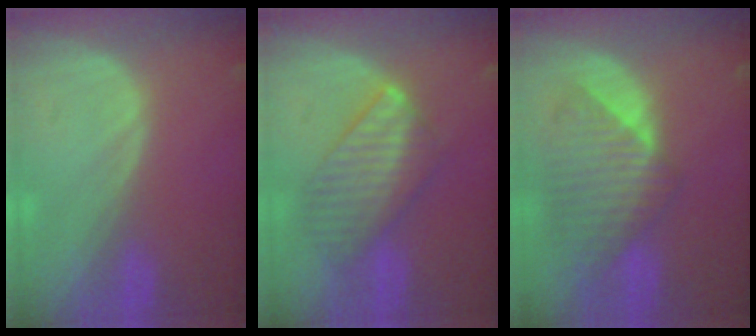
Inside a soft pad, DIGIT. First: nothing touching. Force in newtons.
{"total": 7.4, "press": 7.4, "slide": 0.1}
{"total": 8.7, "press": 8.1, "slide": 3.1}